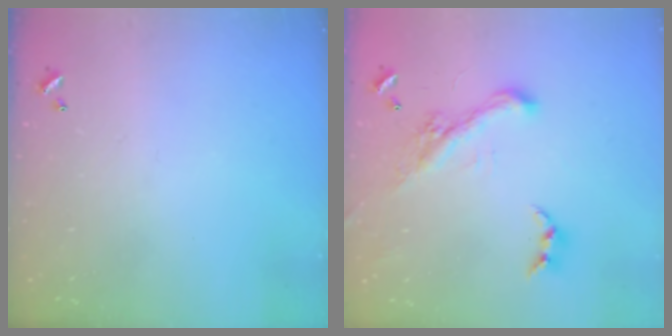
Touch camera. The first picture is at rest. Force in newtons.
{"total": 3.4, "press": 3.1, "slide": 1.4}